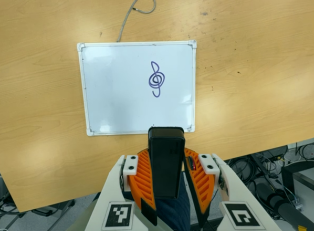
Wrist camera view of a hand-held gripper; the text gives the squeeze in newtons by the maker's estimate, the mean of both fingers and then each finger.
{"total": 8.1, "left": 6.5, "right": 9.6}